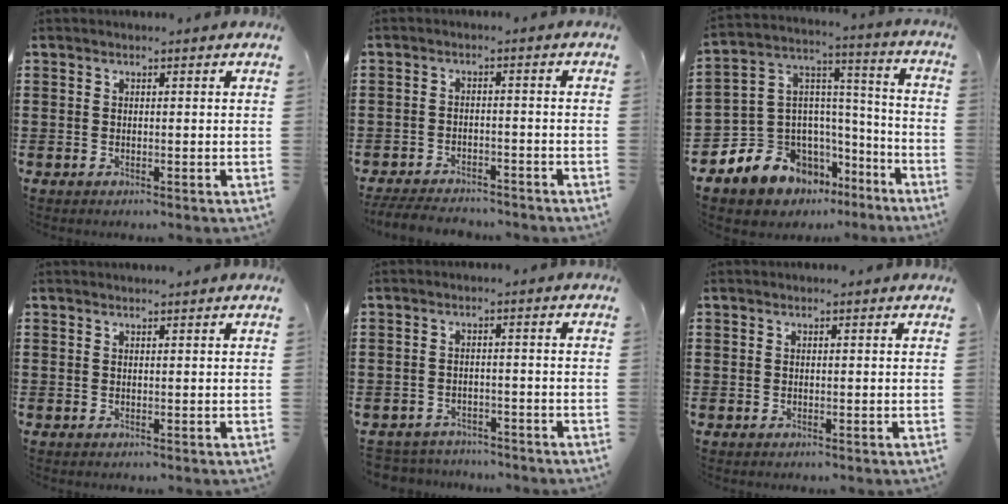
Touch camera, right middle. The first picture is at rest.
{"total": 4.1, "force": [-3.9, 0.8, 0.6], "torque": [-0.016, 0.003, -0.084]}
{"total": 8.7, "force": [-6.4, 6.0, -0.1], "torque": [-0.043, -0.015, -0.125]}
{"total": 0.5, "force": [0.5, 0.0, 0.0], "torque": [-0.002, 0.000, 0.010]}
{"total": 2.9, "force": [-2.9, 0.6, -0.3], "torque": [-0.002, 0.001, -0.064]}
{"total": 0.0}